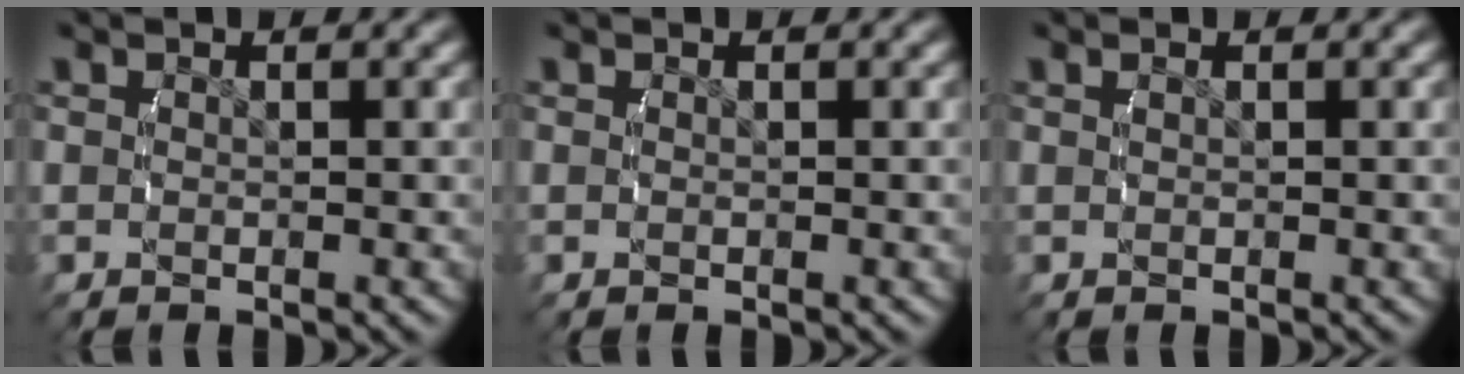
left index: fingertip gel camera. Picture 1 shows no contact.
{"total": 0.0}
{"total": 0.6, "force": [0.2, -0.5, 0.2], "torque": [-0.002, 0.000, 0.007]}